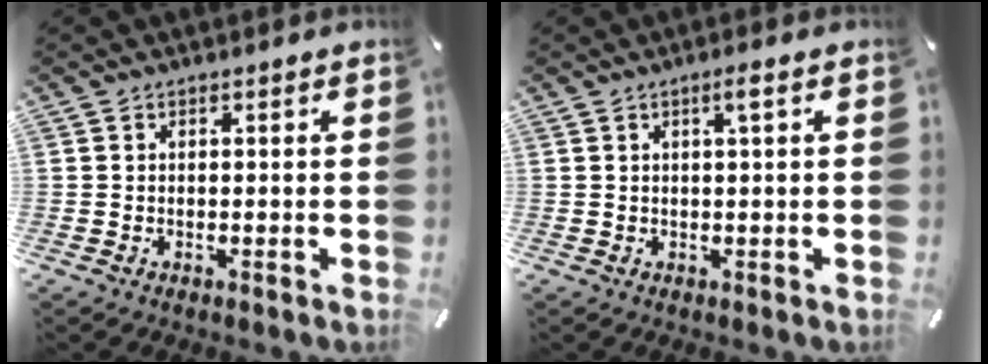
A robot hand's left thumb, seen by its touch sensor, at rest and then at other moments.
{"total": 2.4, "force": [0.9, 0.2, 2.3], "torque": [-0.045, 0.002, 0.013]}